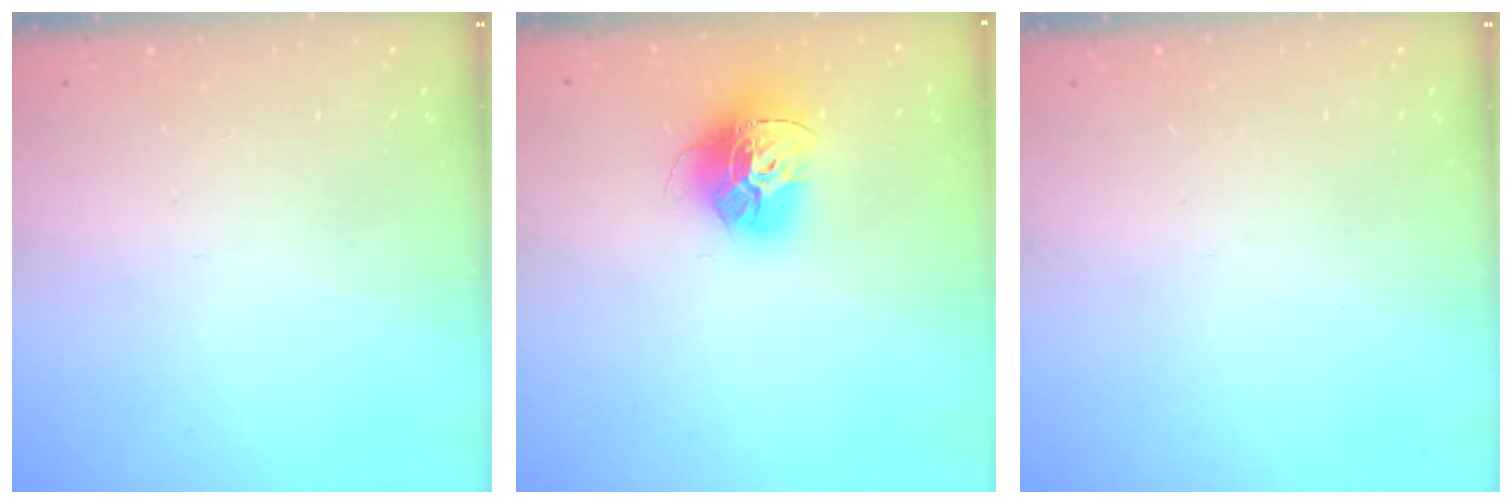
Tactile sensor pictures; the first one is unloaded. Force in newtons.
{"total": 14.8, "press": 14.8, "slide": 1.6}
{"total": 0.0}